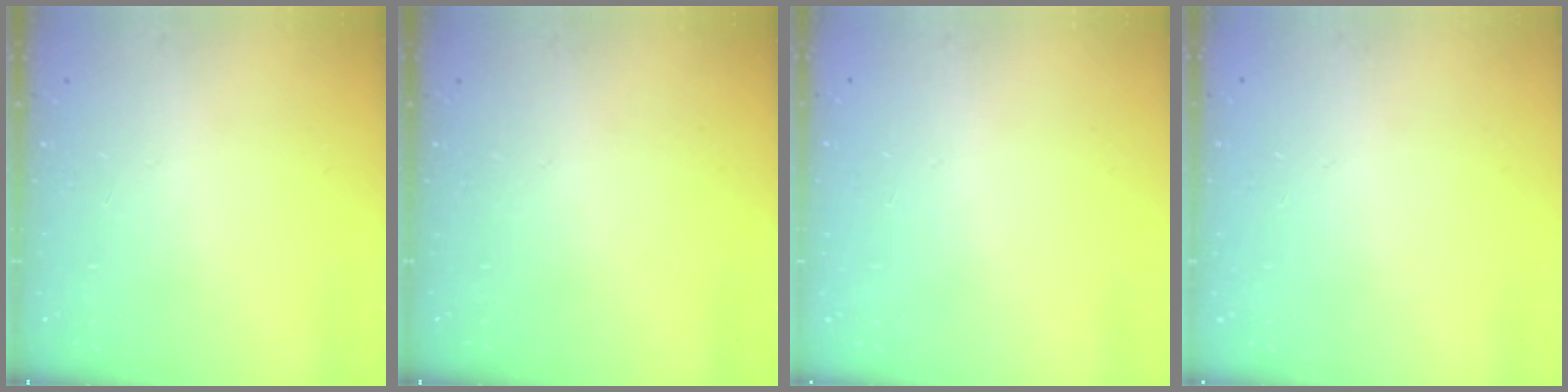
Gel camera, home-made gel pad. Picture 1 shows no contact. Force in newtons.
{"total": 0.0}
{"total": 0.5, "press": 0.5, "slide": 0.1}
{"total": 0.0}